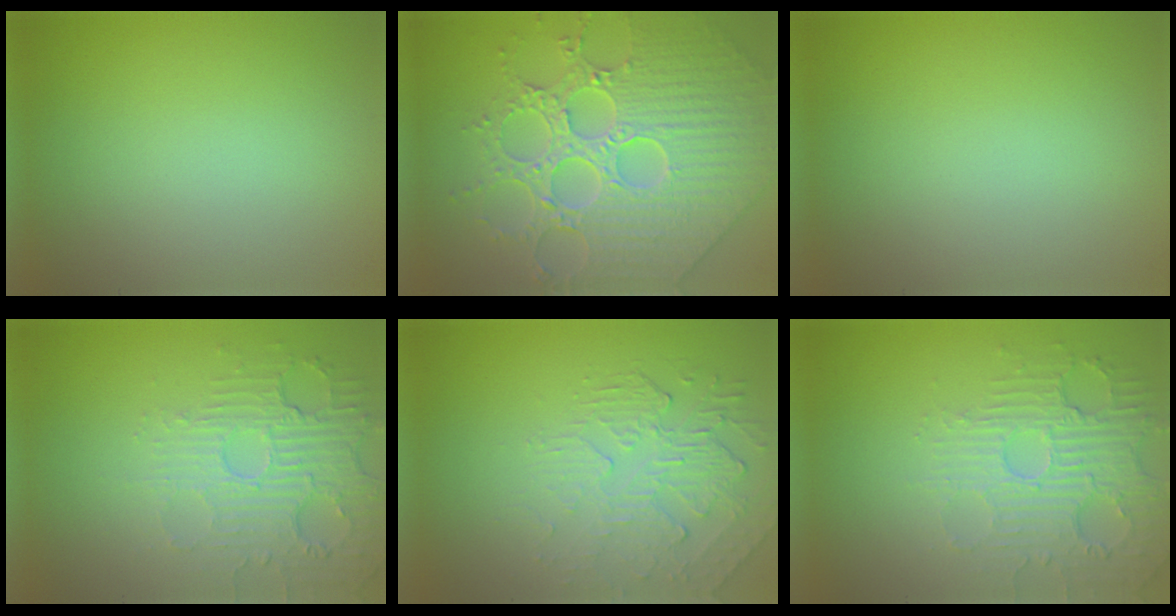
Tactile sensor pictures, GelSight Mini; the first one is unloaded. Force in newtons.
{"total": 7.1, "press": 6.3, "slide": 3.3}
{"total": 0.0}
{"total": 5.7, "press": 3.5, "slide": 4.5}
{"total": 2.4, "press": 1.7, "slide": 1.7}
{"total": 5.5, "press": 3.7, "slide": 4.1}